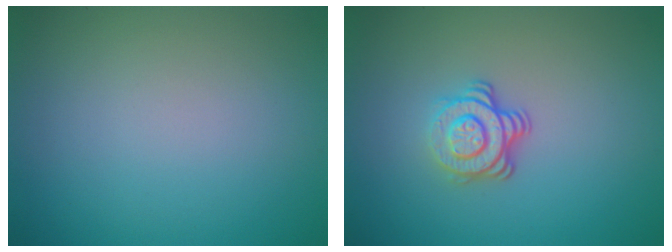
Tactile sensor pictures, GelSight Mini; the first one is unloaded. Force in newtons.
{"total": 3.6, "press": 2.6, "slide": 2.5}